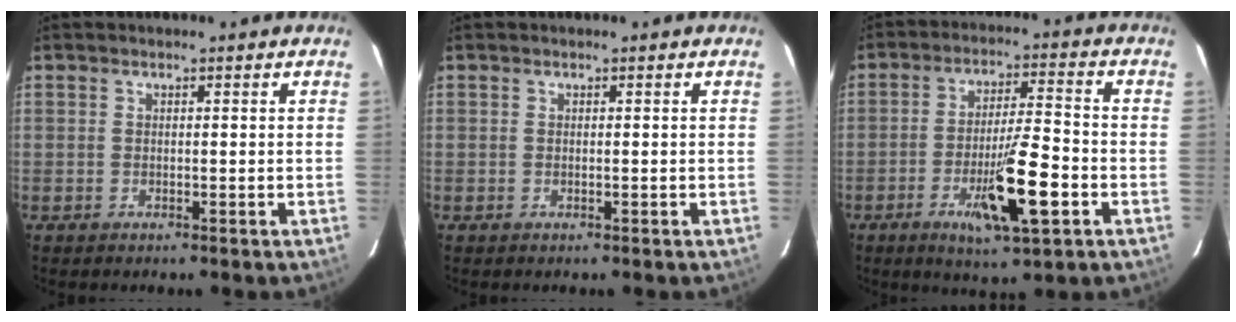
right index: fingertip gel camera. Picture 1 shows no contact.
{"total": 0.0}
{"total": 11.6, "force": [-4.4, 1.3, 10.7], "torque": [-0.183, -0.012, -0.070]}